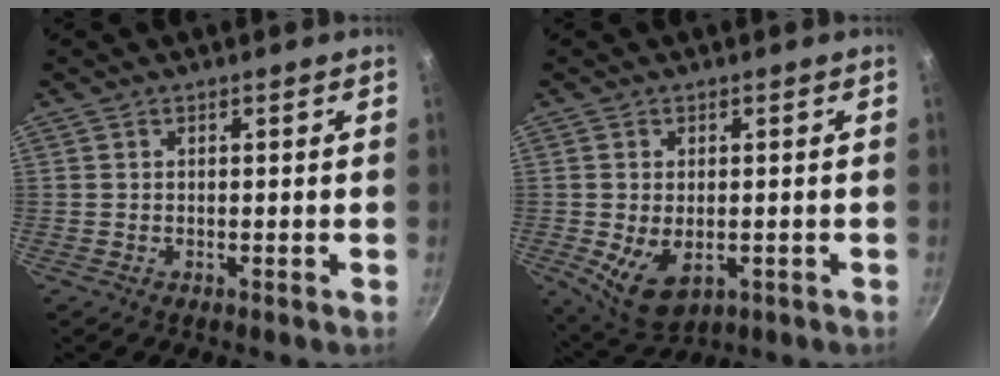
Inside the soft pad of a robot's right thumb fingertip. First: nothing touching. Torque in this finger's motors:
{"motor_torque": [-0.27, 0.70, 0.53, 0.59, 0.07]}